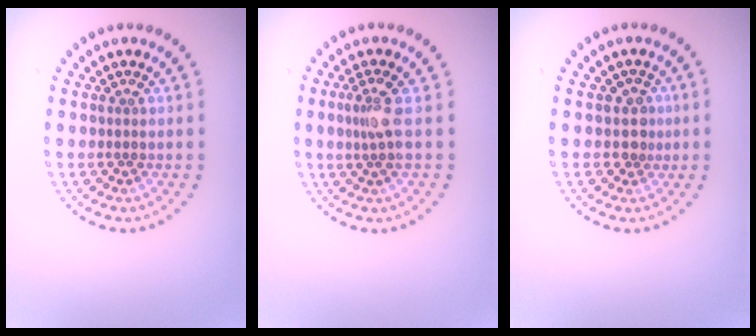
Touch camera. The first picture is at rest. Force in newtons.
{"total": 2.0, "press": 1.6, "slide": 1.3}
{"total": 1.8, "press": 1.4, "slide": 1.2}